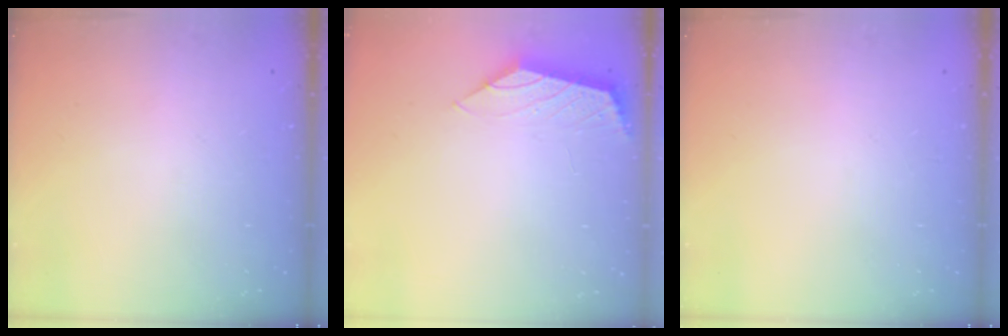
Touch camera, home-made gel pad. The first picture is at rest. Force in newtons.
{"total": 0.9, "press": 0.9, "slide": 0.3}
{"total": 0.0}